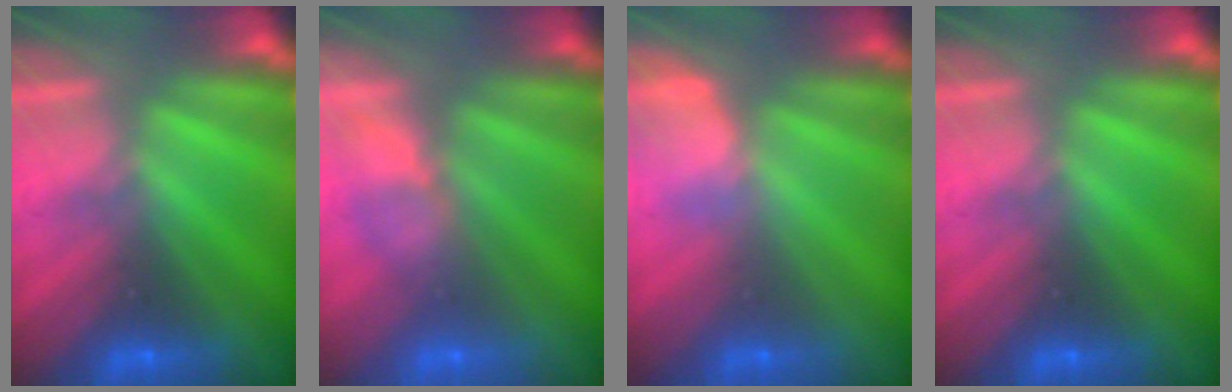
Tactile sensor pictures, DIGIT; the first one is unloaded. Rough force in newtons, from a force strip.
{"total": 3.5}
{"total": 2.8}
{"total": 0.0}